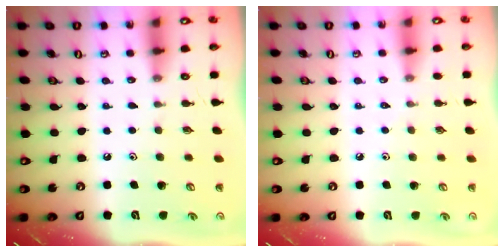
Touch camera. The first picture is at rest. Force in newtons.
{"total": 0.6, "press": 0.6, "slide": 0.3}